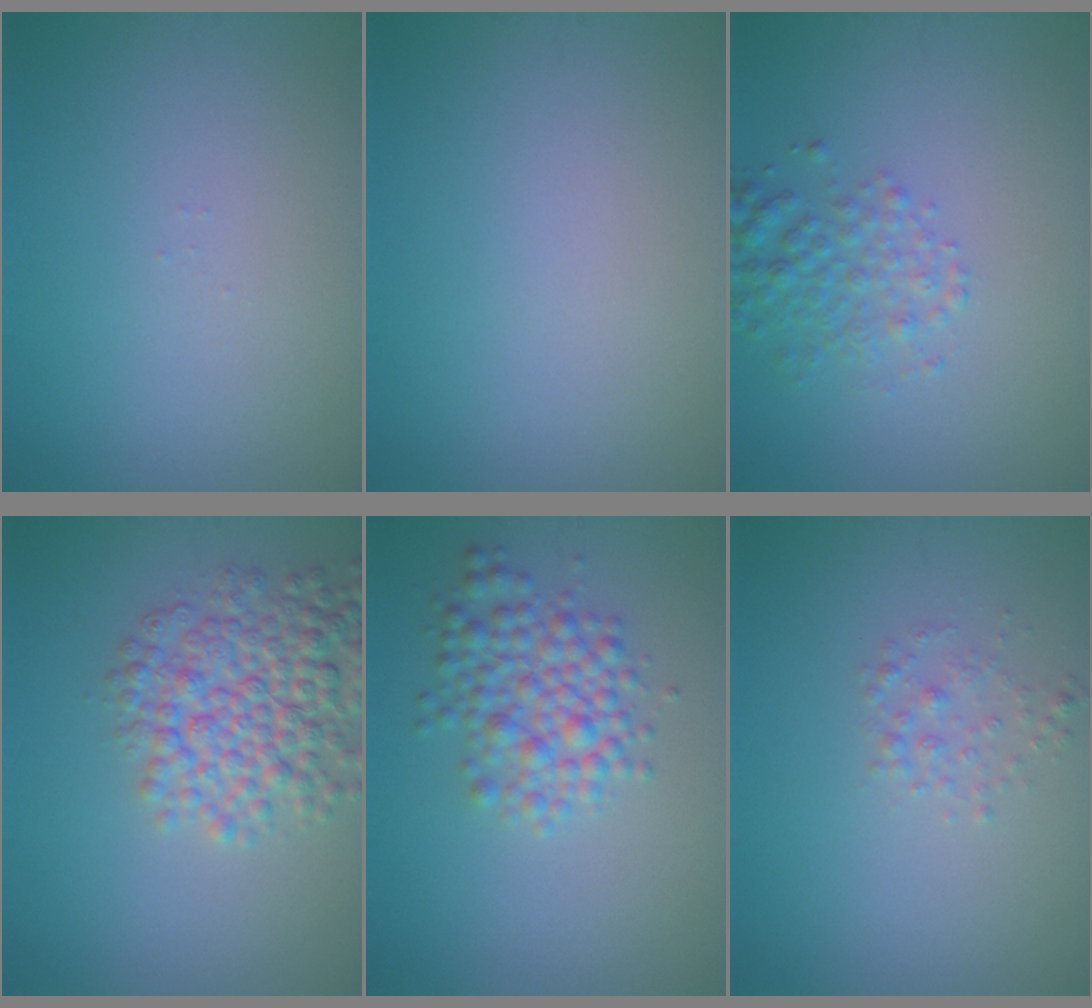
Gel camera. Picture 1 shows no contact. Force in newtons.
{"total": 0.0}
{"total": 2.7, "press": 2.7, "slide": 0.1}
{"total": 6.2, "press": 6.2, "slide": 0.2}
{"total": 4.3, "press": 4.3, "slide": 0.1}
{"total": 1.3, "press": 1.3, "slide": 0.0}